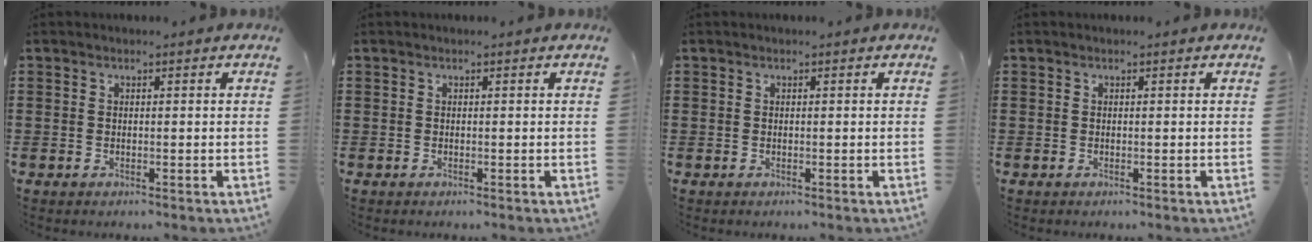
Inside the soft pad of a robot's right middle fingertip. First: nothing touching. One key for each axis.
{"total": 0.0}
{"total": 0.0}
{"total": 0.0}